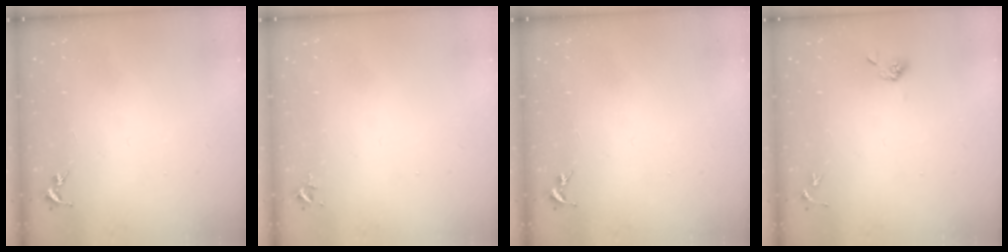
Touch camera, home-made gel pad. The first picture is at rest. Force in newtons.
{"total": 2.4, "press": 2.4, "slide": 0.3}
{"total": 0.0}
{"total": 5.0, "press": 4.7, "slide": 1.7}